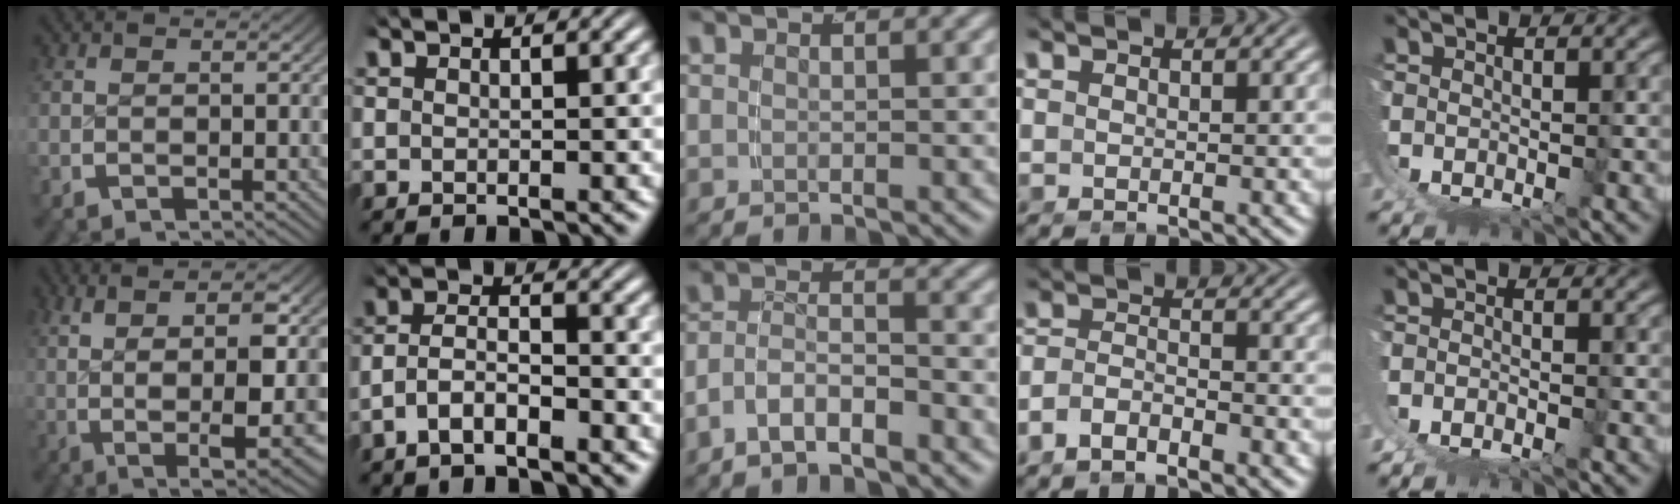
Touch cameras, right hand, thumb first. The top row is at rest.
{"thumb": {"total": 13.4, "force": [0.5, 5.7, 12.1], "torque": [-0.188, -0.014, 0.023]}, "index": {"total": 4.1, "force": [-2.1, 2.5, 2.5], "torque": [-0.051, -0.012, -0.039]}, "middle": {"total": 4.0, "force": [-2.5, 2.2, 2.1], "torque": [-0.040, -0.010, -0.042]}, "ring": {"total": 3.4, "force": [-2.6, 1.6, 1.4], "torque": [-0.033, -0.013, -0.042]}, "little": {"total": 1.7, "force": [-0.6, 1.1, 1.1], "torque": [-0.021, -0.002, -0.009]}}